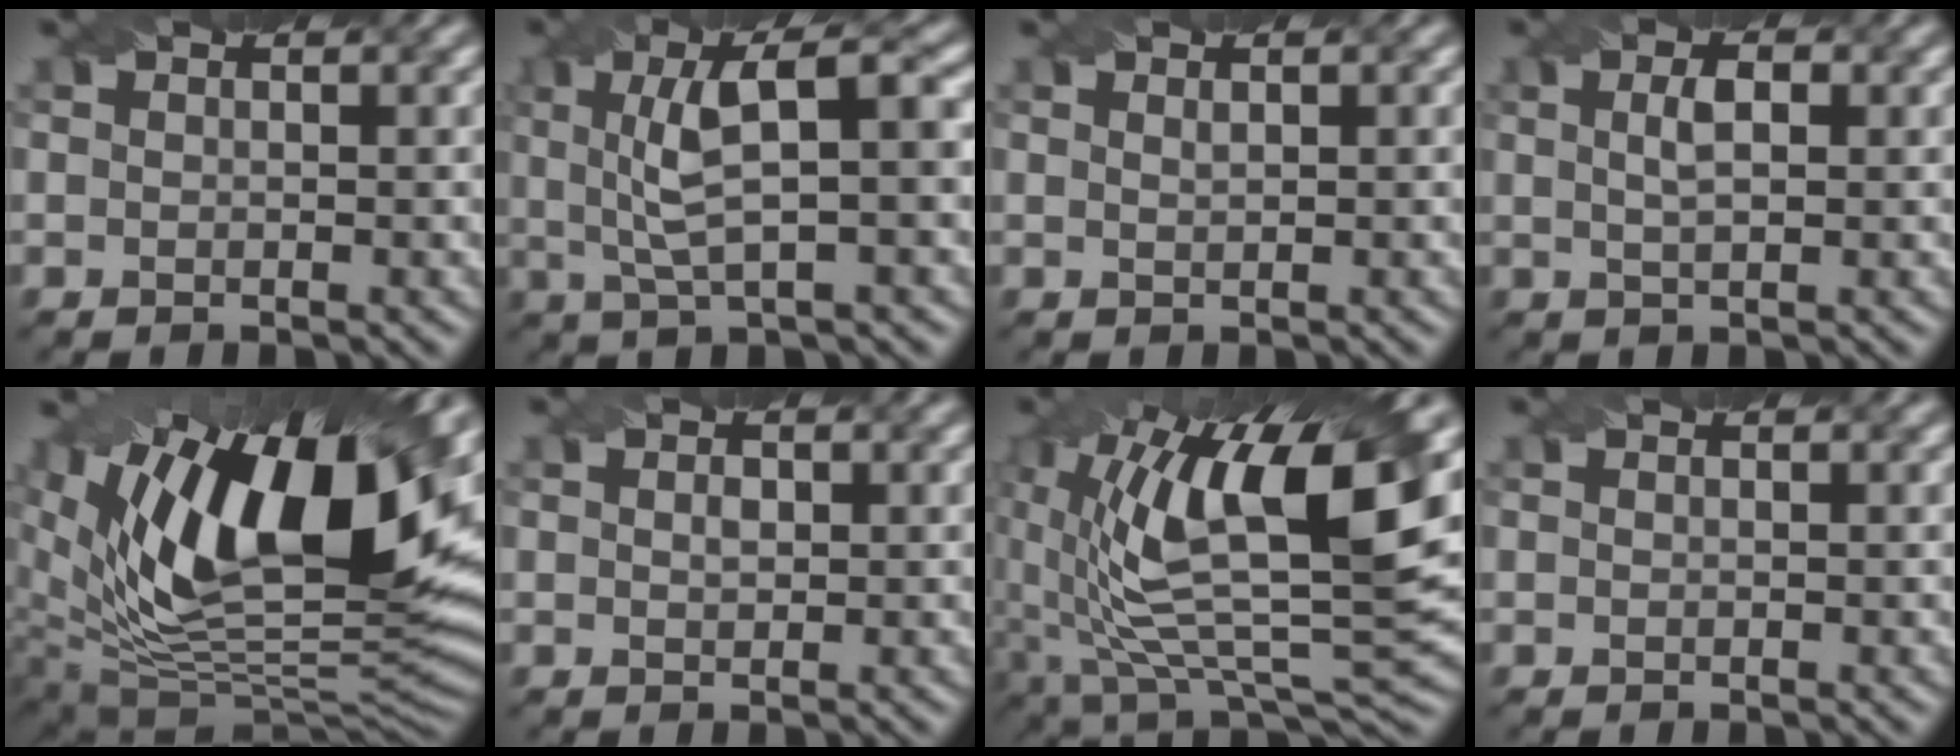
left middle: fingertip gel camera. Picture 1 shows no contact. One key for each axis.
{"total": 6.5, "fx": 1.2, "fy": 1.7, "fz": 6.2, "tx": -0.112, "ty": 0.010, "tz": 0.020}
{"total": 0.6, "fx": 0.3, "fy": 0.1, "fz": 0.5, "tx": -0.010, "ty": -0.001, "tz": 0.007}
{"total": 2.3, "fx": 0.6, "fy": 0.8, "fz": 2.1, "tx": -0.040, "ty": 0.004, "tz": 0.010}
{"total": 16.8, "fx": 7.2, "fy": 7.8, "fz": 13.0, "tx": -0.223, "ty": 0.011, "tz": 0.127}
{"total": 0.9, "fx": 0.1, "fy": 0.6, "fz": 0.6, "tx": -0.012, "ty": 0.001, "tz": 0.004}
{"total": 15.0, "fx": 3.8, "fy": 6.1, "fz": 13.2, "tx": -0.252, "ty": 0.002, "tz": 0.061}
{"total": 0.0}